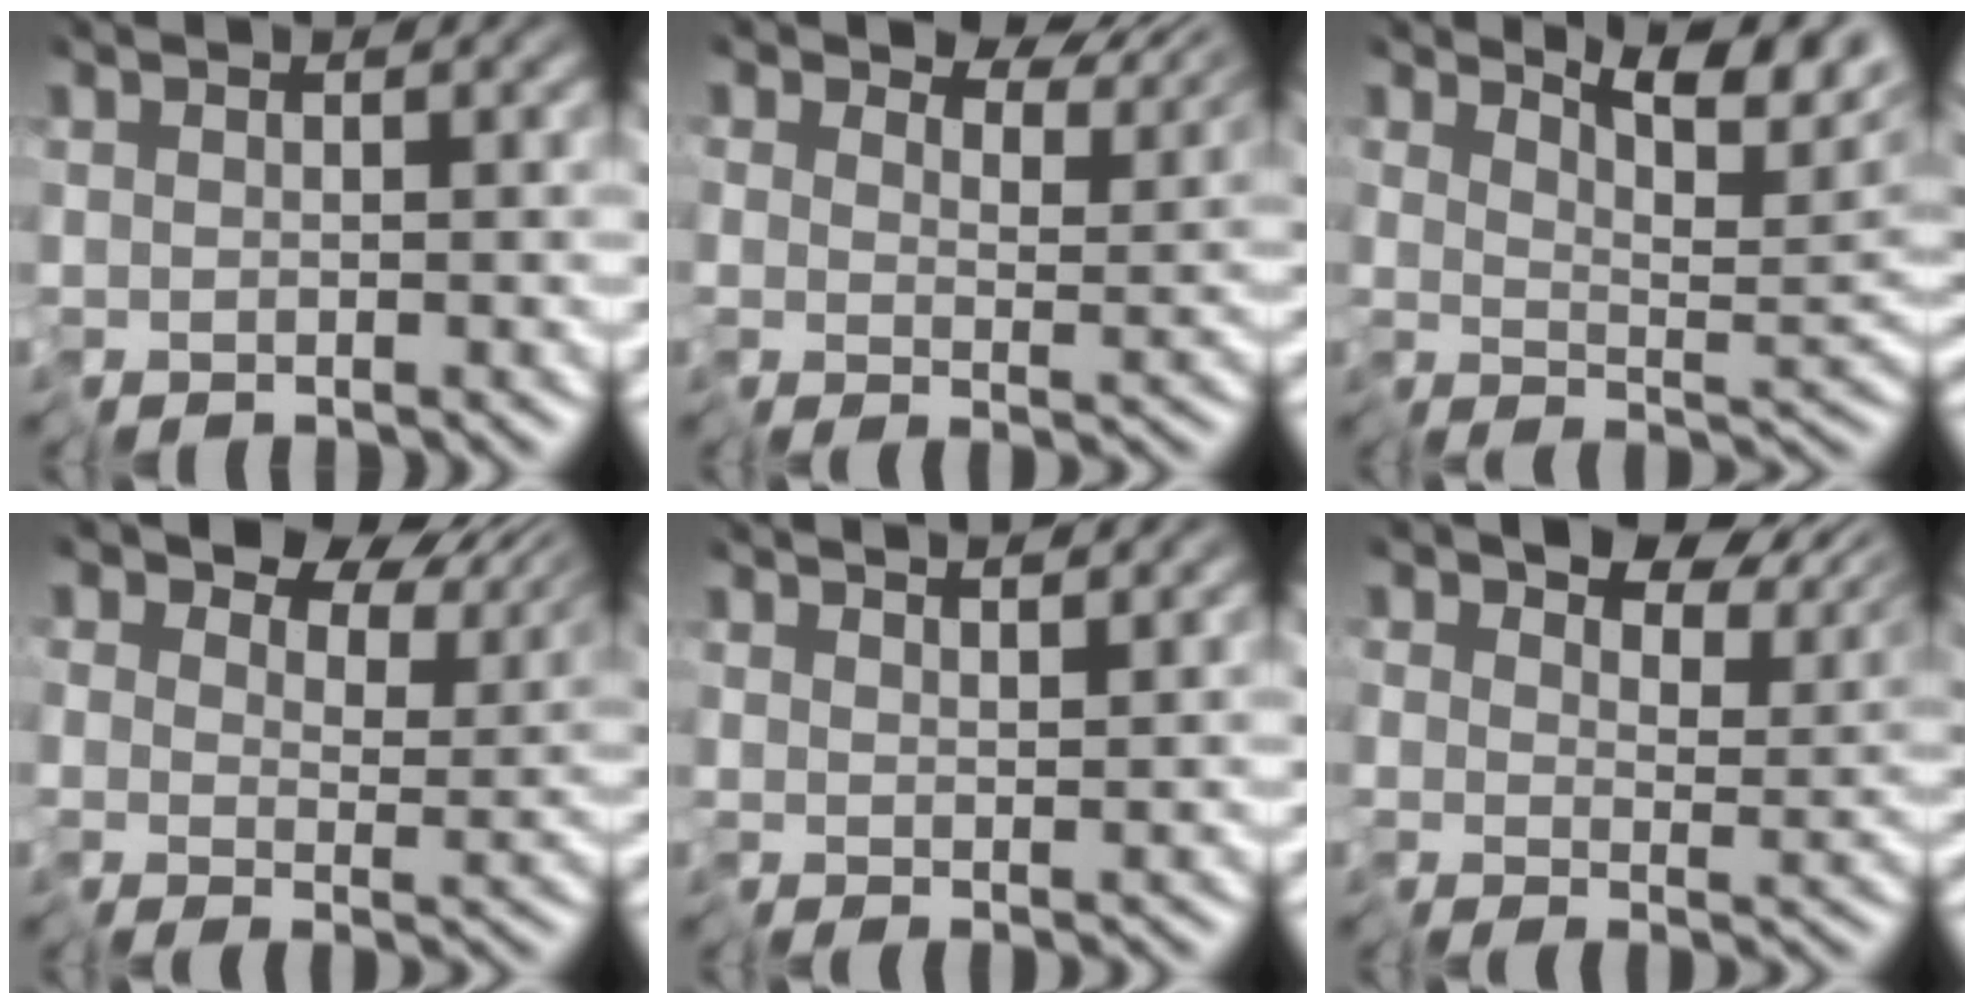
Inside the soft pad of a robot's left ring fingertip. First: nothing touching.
{"total": 4.9, "force": [4.6, 1.3, 1.1], "torque": [-0.019, 0.001, 0.073]}
{"total": 6.7, "force": [5.1, 1.2, 4.2], "torque": [-0.055, 0.011, 0.083]}
{"total": 5.9, "force": [4.6, 3.1, 2.2], "torque": [-0.043, -0.003, 0.080]}
{"total": 2.4, "force": [2.3, -0.5, 0.5], "torque": [-0.012, 0.018, 0.037]}
{"total": 7.7, "force": [5.7, 3.8, 3.6], "torque": [-0.056, 0.005, 0.100]}